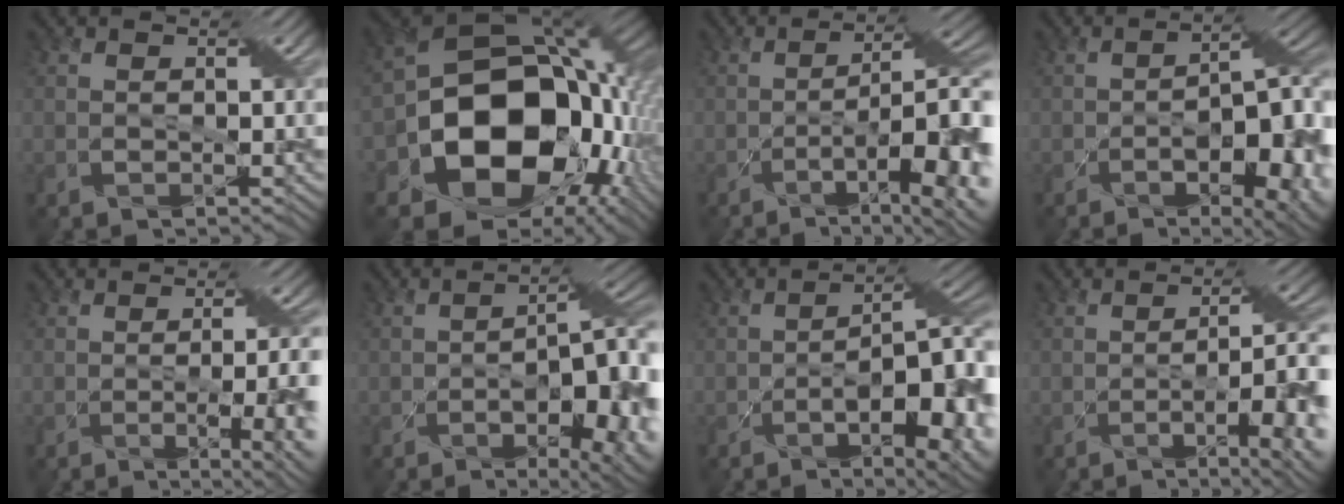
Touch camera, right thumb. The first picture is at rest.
{"total": 19.4, "force": [-4.3, 14.9, 11.7], "torque": [-0.212, -0.042, -0.059]}
{"total": 13.7, "force": [-4.3, 4.0, 12.4], "torque": [-0.182, -0.008, -0.054]}
{"total": 16.1, "force": [-5.5, 7.0, 13.4], "torque": [-0.157, -0.017, -0.052]}
{"total": 10.8, "force": [-2.2, 3.8, 9.9], "torque": [-0.107, -0.008, -0.025]}
{"total": 16.5, "force": [-5.1, 7.2, 13.9], "torque": [-0.170, -0.017, -0.041]}
{"total": 18.7, "force": [-6.1, 7.8, 15.9], "torque": [-0.177, -0.006, -0.056]}
{"total": 10.9, "force": [-3.0, 3.2, 10.0], "torque": [-0.137, -0.007, -0.040]}